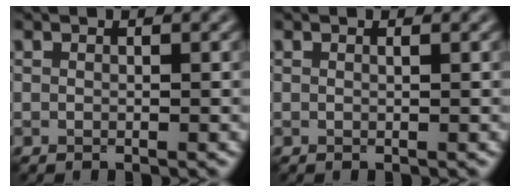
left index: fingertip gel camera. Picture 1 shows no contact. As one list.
[{"total": 0.0}]